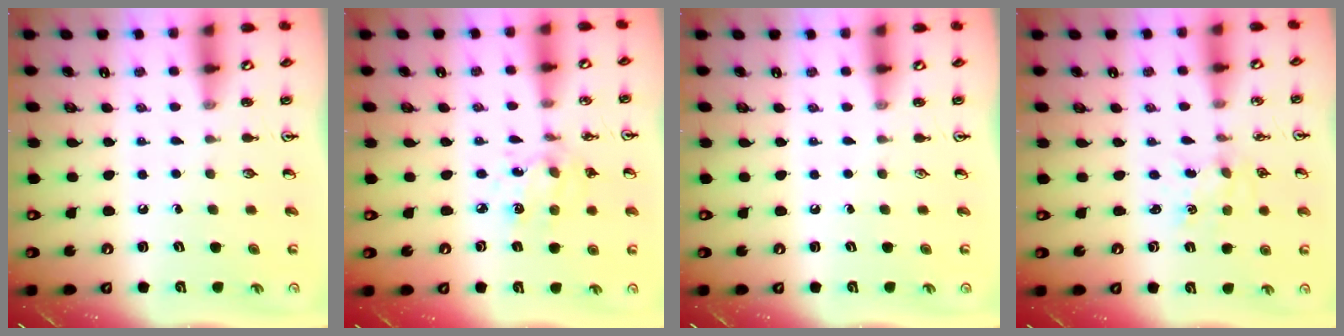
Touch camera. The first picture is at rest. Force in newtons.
{"total": 4.7, "press": 4.5, "slide": 1.5}
{"total": 0.0}
{"total": 1.4, "press": 1.4, "slide": 0.2}